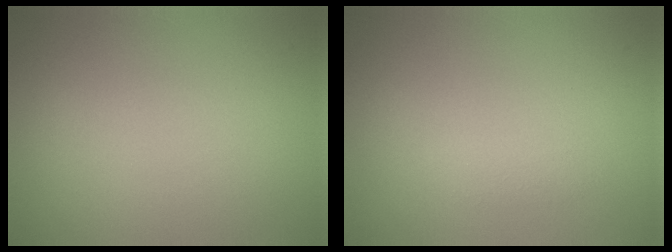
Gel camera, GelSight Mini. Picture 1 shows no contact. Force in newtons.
{"total": 0.8, "press": 0.8, "slide": 0.0}